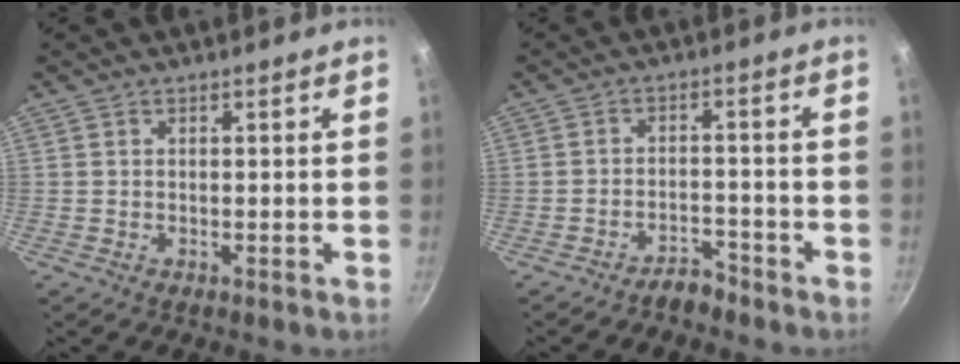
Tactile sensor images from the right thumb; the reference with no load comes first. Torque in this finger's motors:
{"motor_torque": [3.65, 1.36, -0.08, -0.73, -0.01]}